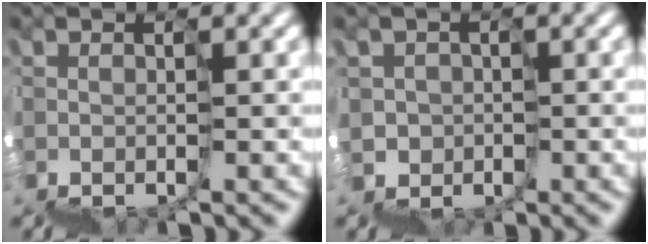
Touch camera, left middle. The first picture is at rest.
{"total": 4.2, "force": [-1.1, 4.1, 0.5], "torque": [0.010, 0.007, -0.005]}